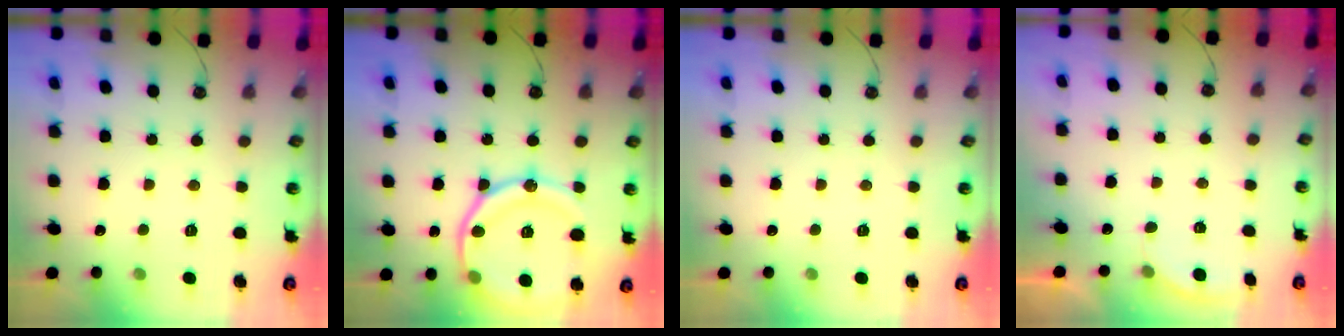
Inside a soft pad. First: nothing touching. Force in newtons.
{"total": 19.3, "press": 19.2, "slide": 2.1}
{"total": 0.0}
{"total": 2.1, "press": 2.1, "slide": 0.6}